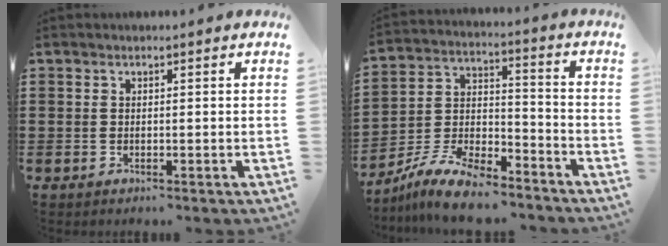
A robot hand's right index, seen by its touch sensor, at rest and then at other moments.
{"total": 9.9, "force": [-8.7, 2.4, 4.1], "torque": [-0.084, 0.027, -0.169]}